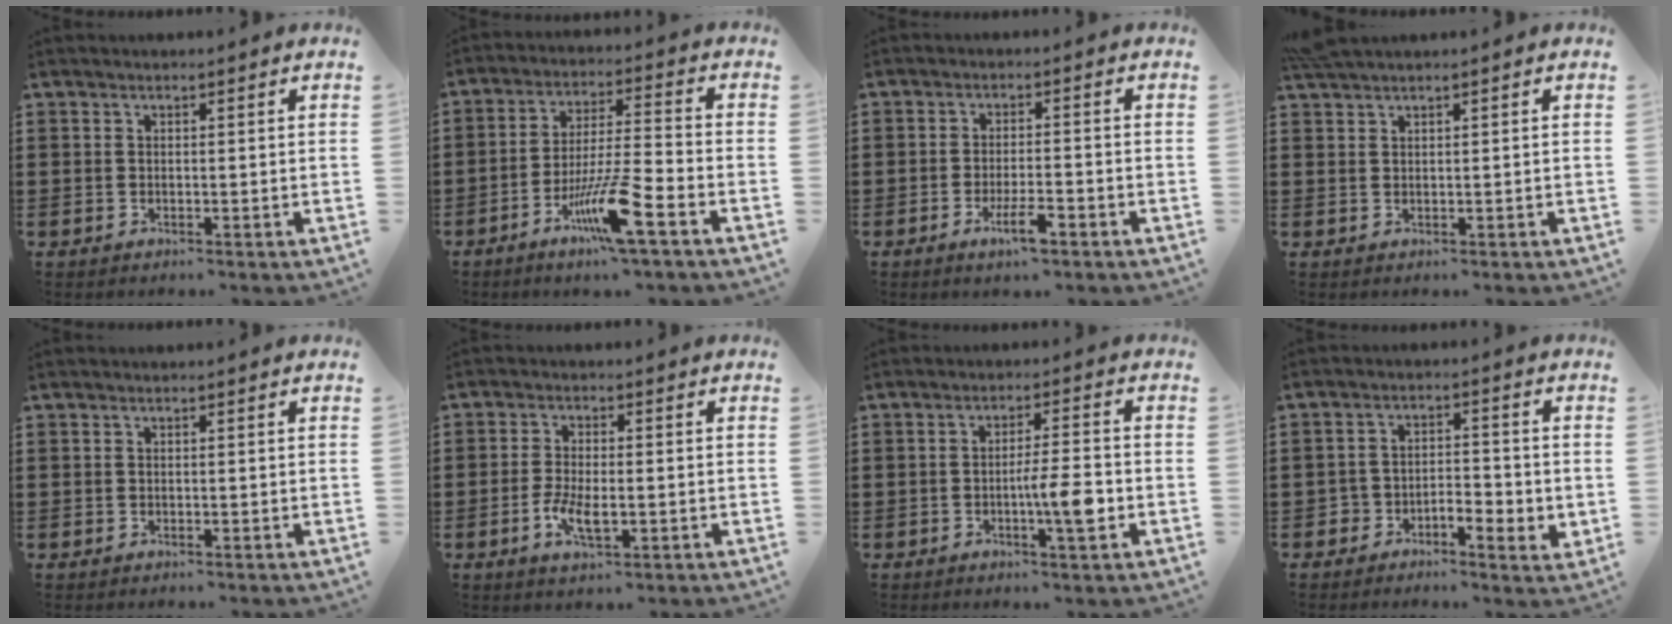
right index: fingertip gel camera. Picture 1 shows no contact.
{"total": 10.2, "force": [-5.4, 1.0, 8.7], "torque": [-0.170, -0.001, -0.099]}
{"total": 4.9, "force": [-2.7, 1.0, 3.9], "torque": [-0.082, -0.007, -0.051]}
{"total": 1.4, "force": [1.3, -0.2, 0.5], "torque": [-0.014, -0.001, 0.026]}
{"total": 0.0}
{"total": 4.9, "force": [-1.5, 2.0, 4.2], "torque": [-0.092, -0.003, -0.031]}
{"total": 6.4, "force": [-1.5, 0.8, 6.2], "torque": [-0.110, -0.005, -0.029]}
{"total": 3.7, "force": [-2.4, 2.0, 1.9], "torque": [-0.037, 0.009, -0.049]}